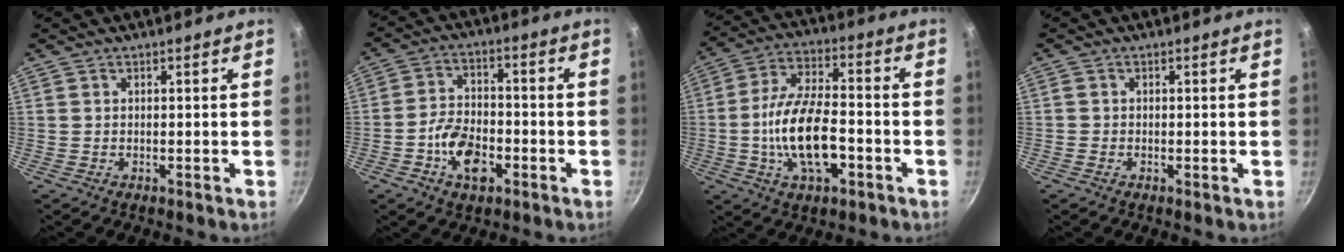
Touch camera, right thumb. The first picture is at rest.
{"total": 9.5, "force": [-3.8, 5.6, 6.7], "torque": [-0.107, 0.031, -0.073]}
{"total": 15.2, "force": [-4.1, 7.2, 12.8], "torque": [-0.225, 0.035, -0.077]}
{"total": 0.8, "force": [-0.3, 0.7, 0.3], "torque": [-0.005, 0.001, -0.009]}